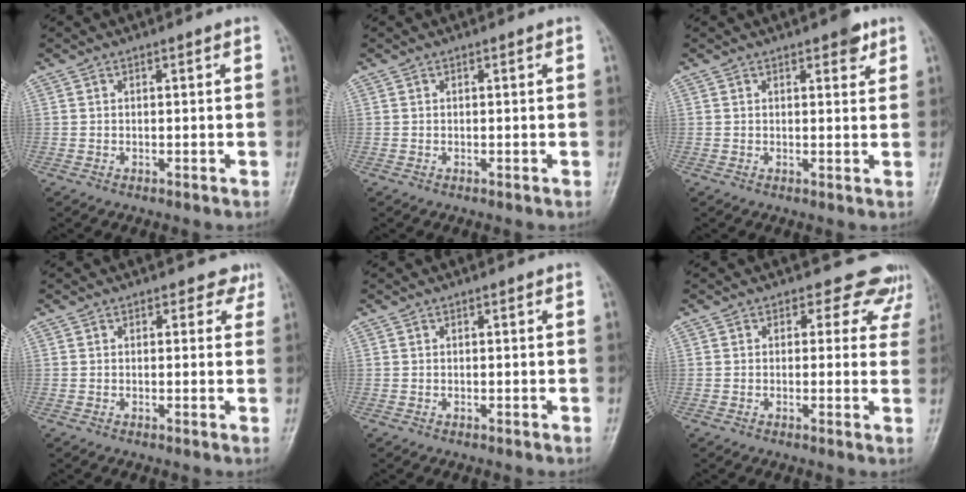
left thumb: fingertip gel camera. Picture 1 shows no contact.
{"total": 0.0}
{"total": 3.2, "force": [1.9, 1.4, 2.1], "torque": [-0.015, -0.007, 0.021]}
{"total": 2.5, "force": [1.5, 1.8, 0.8], "torque": [0.020, -0.004, 0.008]}
{"total": 0.0}
{"total": 7.3, "force": [5.7, 4.5, 0.8], "torque": [0.045, -0.020, 0.037]}